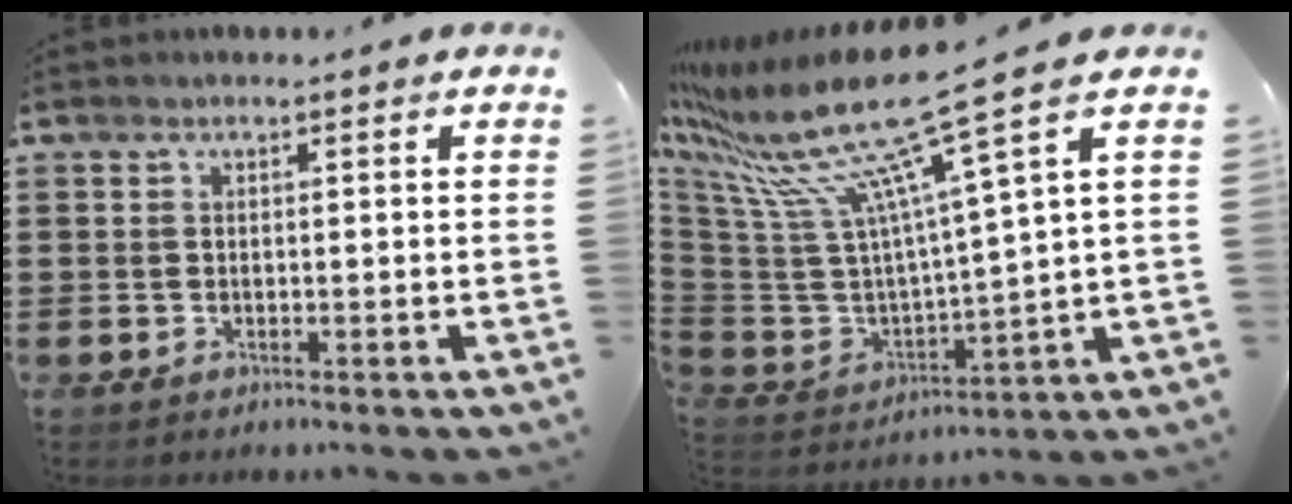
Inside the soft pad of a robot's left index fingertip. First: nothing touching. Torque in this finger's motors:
{"motor_torque": [1.25, -0.89, 1.05, 0.21]}